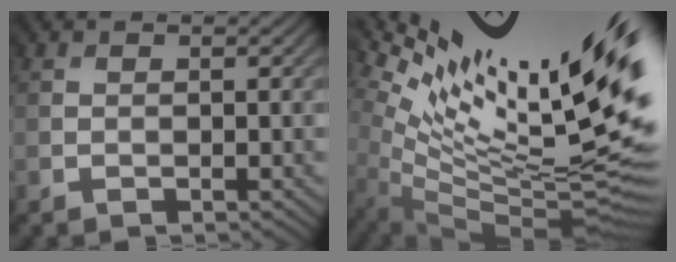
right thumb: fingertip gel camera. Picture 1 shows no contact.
{"total": 16.6, "force": [4.3, 5.3, 15.1], "torque": [-0.214, -0.008, 0.106]}